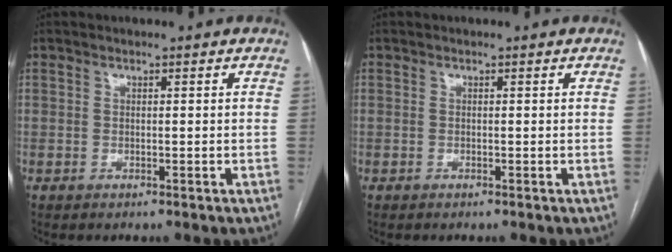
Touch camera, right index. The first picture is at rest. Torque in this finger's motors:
{"motor_torque": [0.11, 0.02, 0.00, 0.01]}